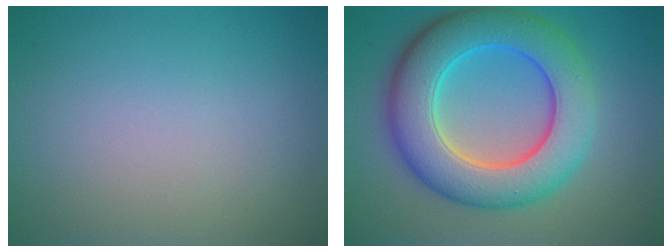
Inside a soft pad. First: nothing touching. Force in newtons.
{"total": 9.7, "press": 9.7, "slide": 0.2}